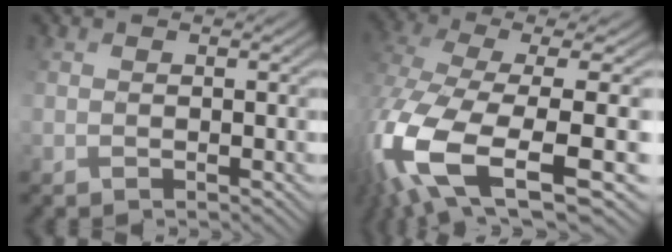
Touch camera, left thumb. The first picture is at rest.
{"total": 14.5, "force": [-3.7, 5.9, 12.7], "torque": [-0.326, -0.035, -0.035]}